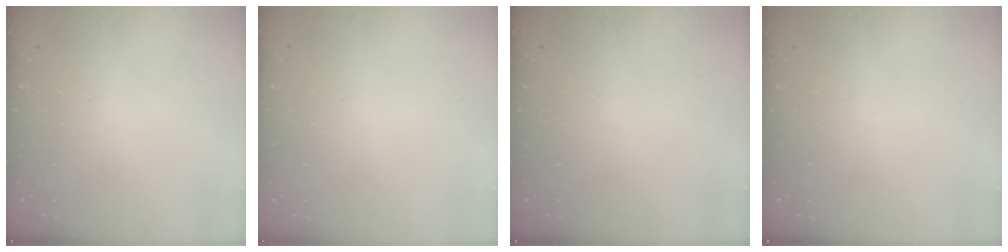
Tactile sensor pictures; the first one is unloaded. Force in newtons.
{"total": 0.0}
{"total": 0.0}
{"total": 0.0}